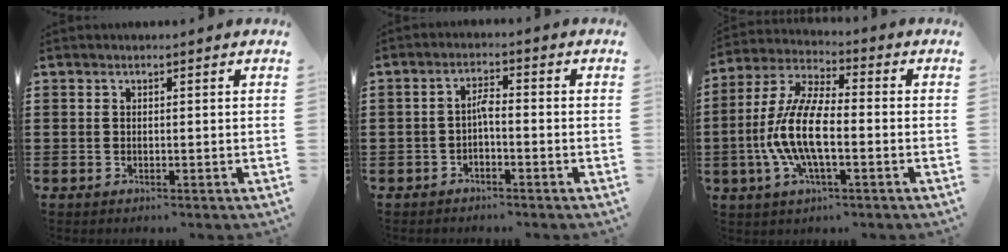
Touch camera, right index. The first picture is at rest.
{"total": 2.2, "force": [-1.0, 0.6, 1.9], "torque": [-0.038, 0.008, -0.021]}
{"total": 10.6, "force": [-2.5, 3.6, 9.6], "torque": [-0.232, -0.015, -0.054]}